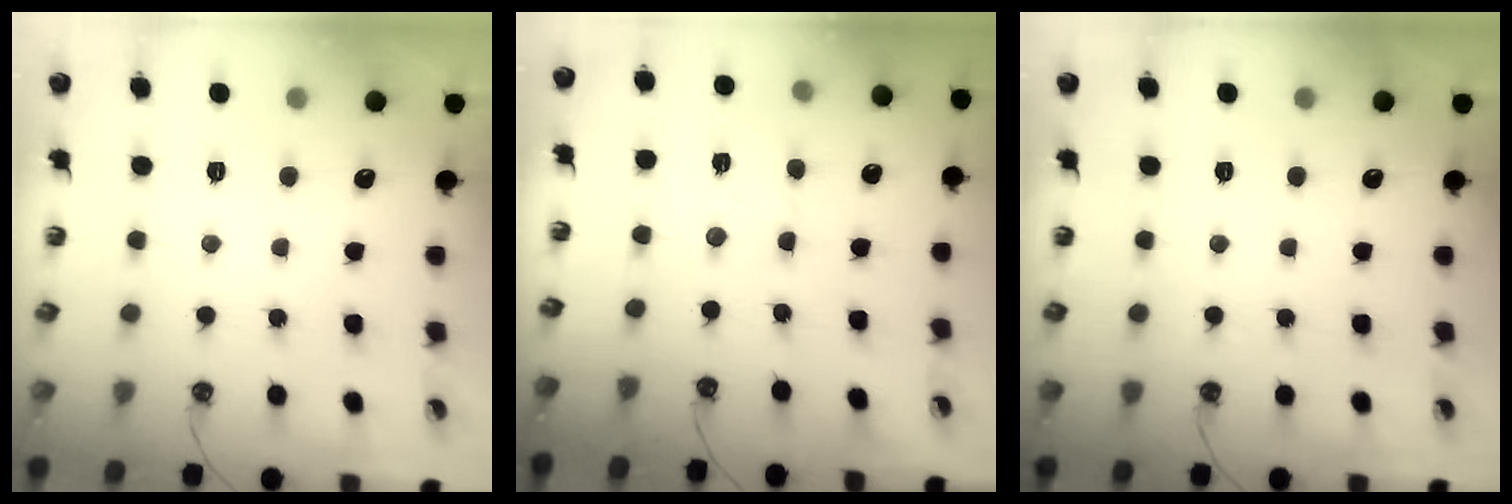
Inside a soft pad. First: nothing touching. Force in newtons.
{"total": 3.0, "press": 2.9, "slide": 0.5}
{"total": 0.0}